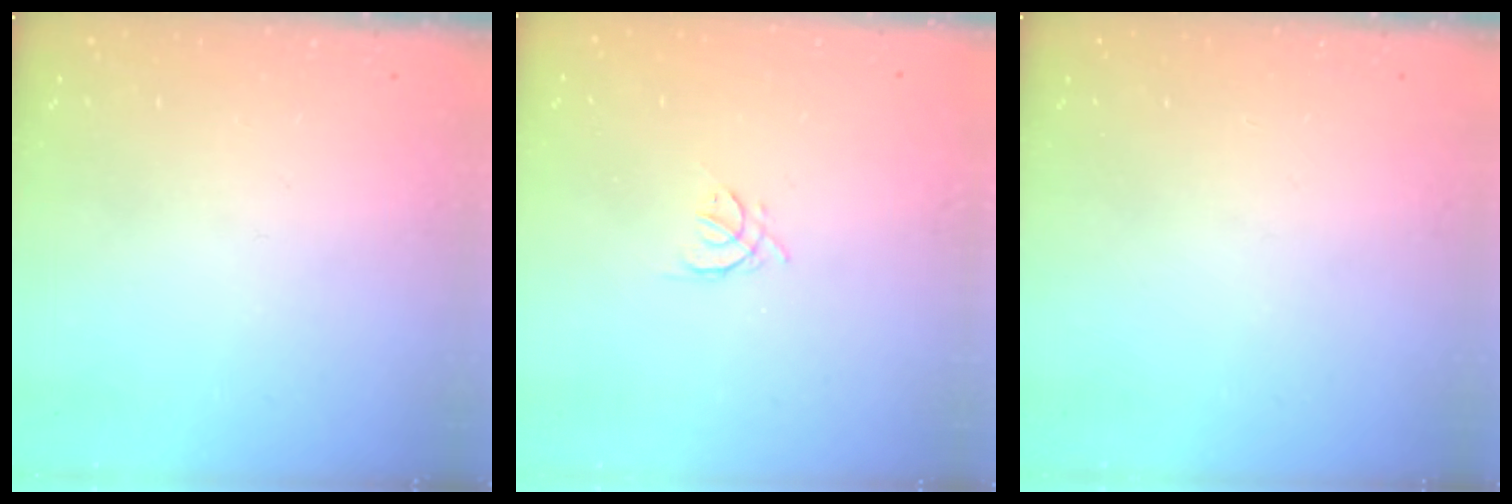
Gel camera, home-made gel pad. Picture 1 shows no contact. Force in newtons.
{"total": 2.4, "press": 2.3, "slide": 0.6}
{"total": 0.0}